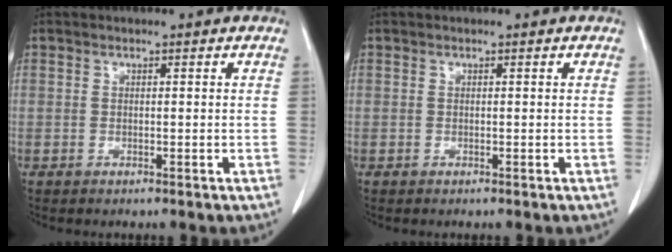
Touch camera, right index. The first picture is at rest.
{"total": 0.0}